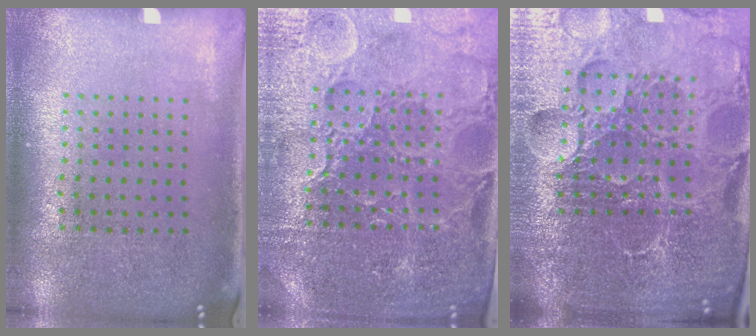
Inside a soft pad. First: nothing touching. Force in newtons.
{"total": 4.2, "press": 4.1, "slide": 1.1}
{"total": 6.4, "press": 5.8, "slide": 2.8}